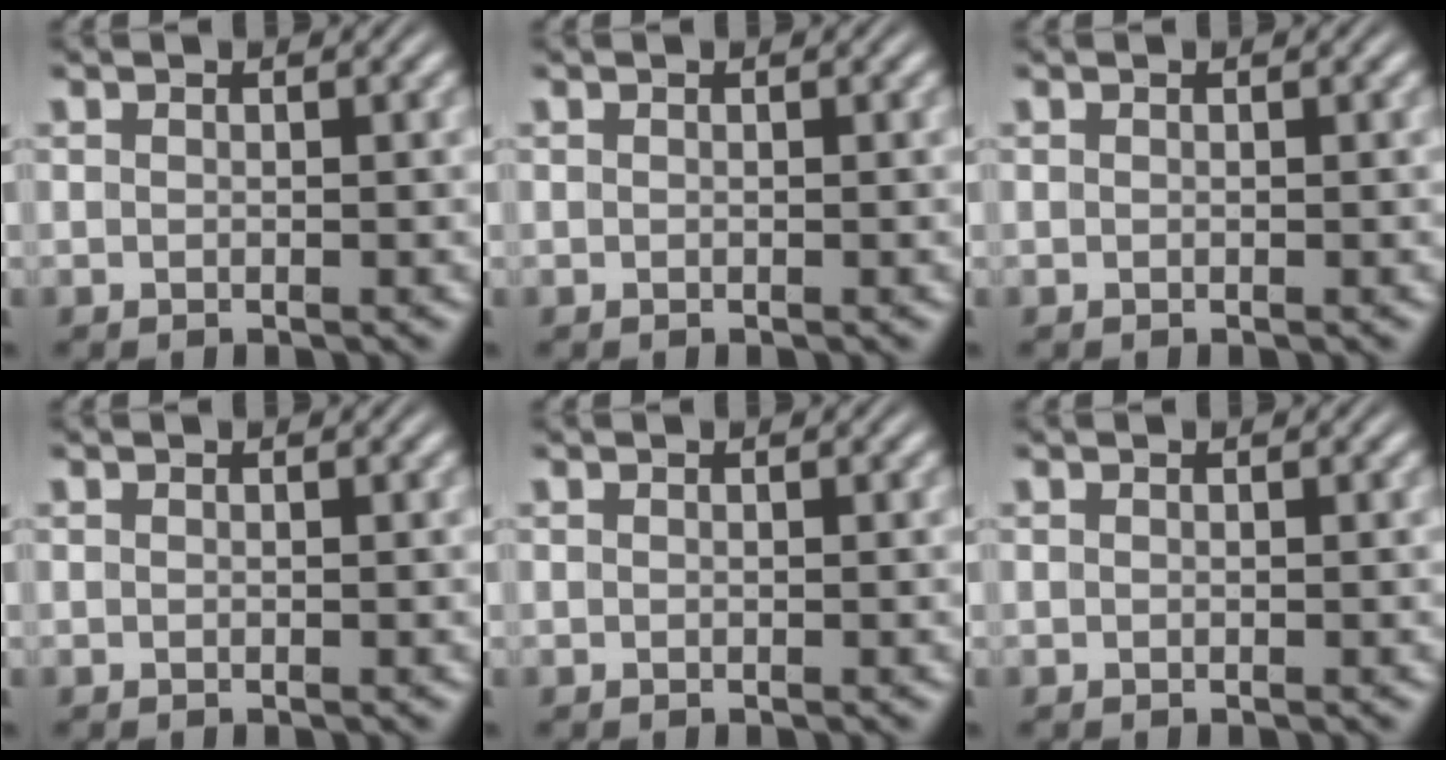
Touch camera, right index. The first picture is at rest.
{"total": 0.0}
{"total": 0.0}
{"total": 0.0}
{"total": 0.0}
{"total": 0.0}